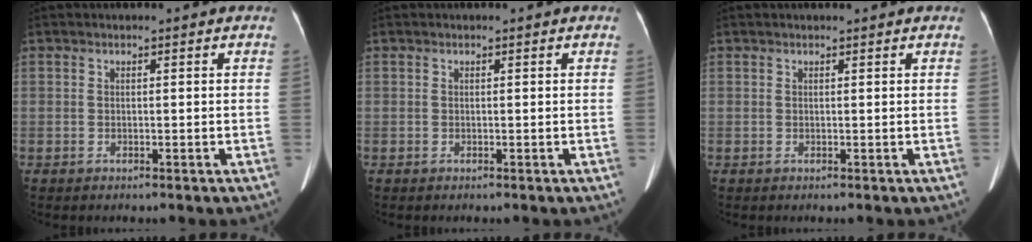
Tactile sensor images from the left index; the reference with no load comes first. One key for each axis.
{"total": 0.6, "fx": 0.5, "fy": 0.0, "fz": 0.2, "tx": -0.009, "ty": 0.011, "tz": 0.008}
{"total": 2.3, "fx": 2.1, "fy": 0.3, "fz": 0.9, "tx": -0.012, "ty": 0.020, "tz": 0.027}